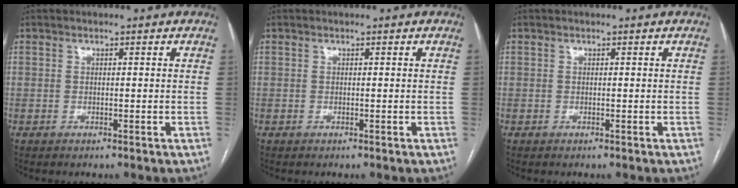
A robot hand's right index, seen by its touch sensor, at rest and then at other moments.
{"total": 0.0}
{"total": 0.0}